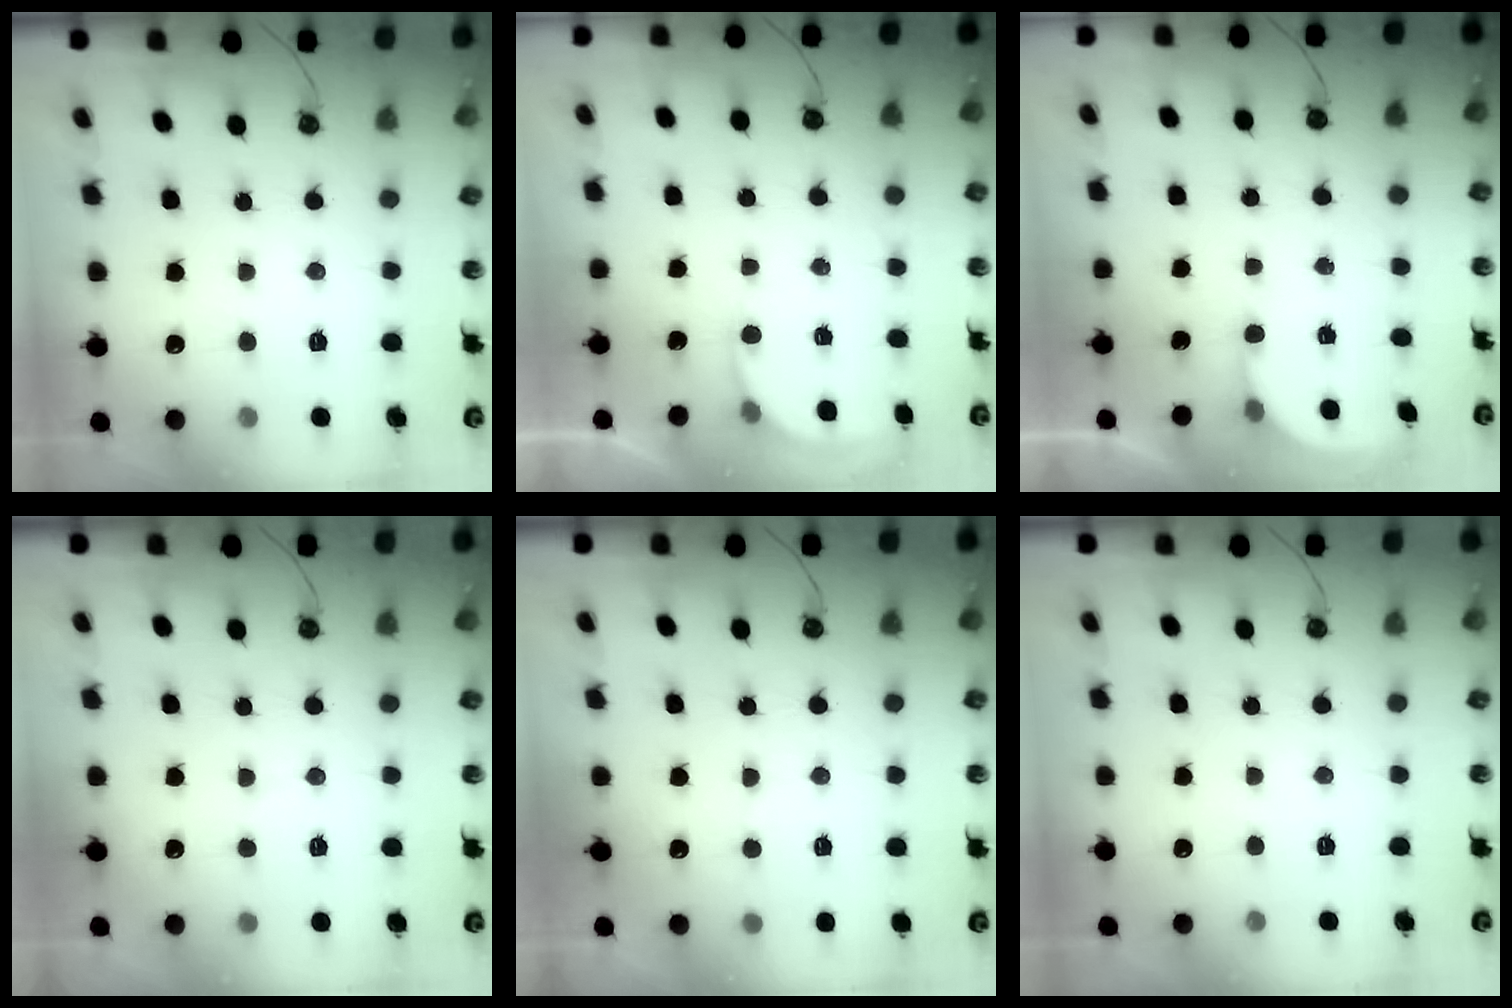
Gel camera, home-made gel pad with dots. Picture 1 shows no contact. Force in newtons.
{"total": 2.9, "press": 2.9, "slide": 0.3}
{"total": 1.6, "press": 1.6, "slide": 0.3}
{"total": 2.6, "press": 2.6, "slide": 0.2}
{"total": 4.6, "press": 4.5, "slide": 1.2}
{"total": 0.0}